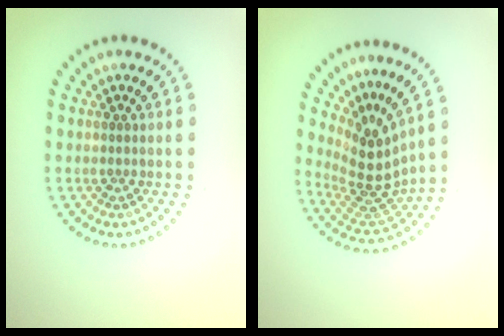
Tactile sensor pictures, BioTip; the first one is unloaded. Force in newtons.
{"total": 4.2, "press": 2.9, "slide": 3.1}